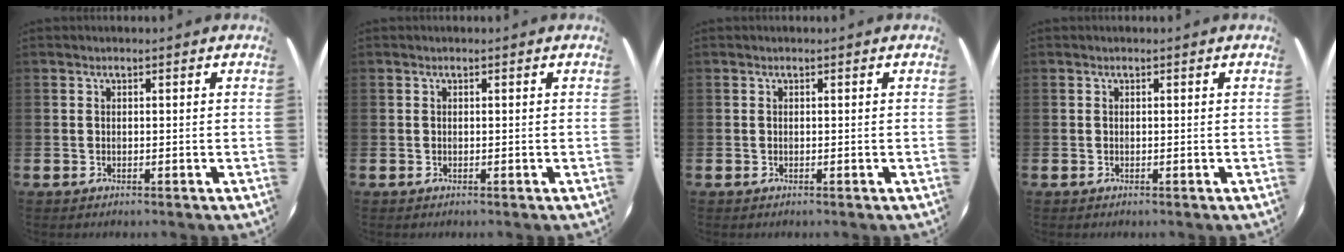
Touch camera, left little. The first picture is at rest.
{"total": 0.0}
{"total": 0.0}
{"total": 0.0}